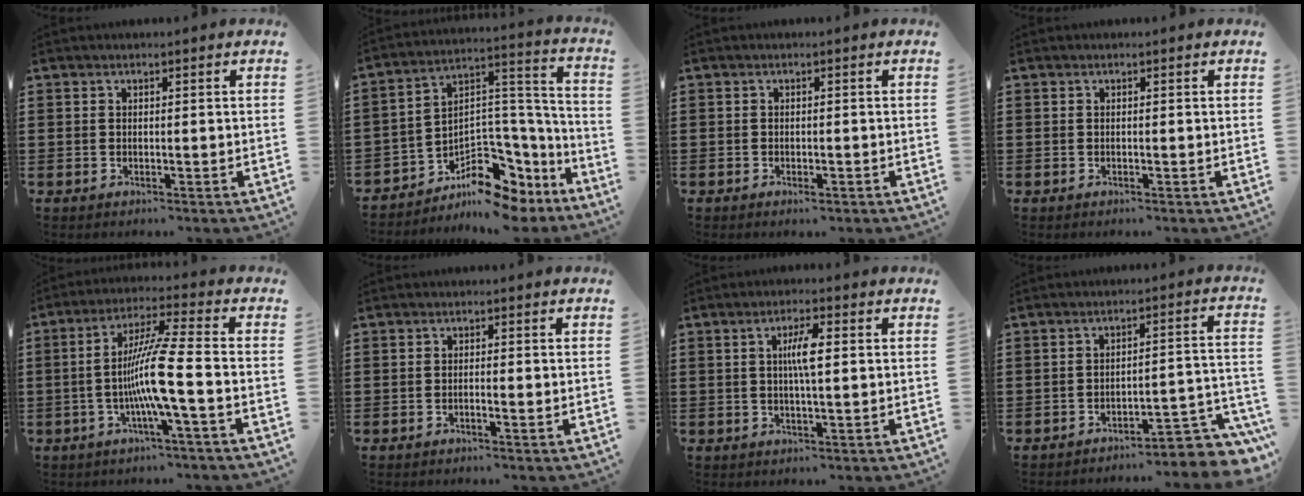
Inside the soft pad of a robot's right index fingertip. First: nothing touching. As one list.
[{"total": 7.5, "force": [-5.2, 4.6, 3.0], "torque": [-0.050, -0.004, -0.090]}, {"total": 0.8, "force": [-0.6, 0.4, 0.4], "torque": [-0.011, -0.003, -0.011]}, {"total": 0.0}, {"total": 10.0, "force": [-2.5, -0.5, 9.7], "torque": [-0.197, -0.013, -0.057]}, {"total": 1.1, "force": [-0.5, -0.1, 1.0], "torque": [-0.017, -0.004, -0.009]}, {"total": 4.3, "force": [0.6, 0.8, 4.2], "torque": [-0.081, 0.003, 0.006]}, {"total": 5.1, "force": [-4.5, 0.6, 2.4], "torque": [-0.038, -0.009, -0.089]}]